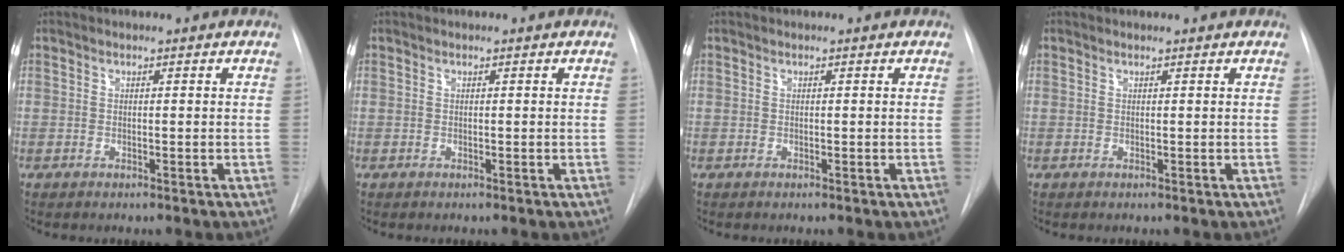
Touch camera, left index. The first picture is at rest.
{"total": 0.0}
{"total": 0.0}
{"total": 0.9, "force": [0.9, 0.0, 0.1], "torque": [-0.006, 0.009, 0.012]}